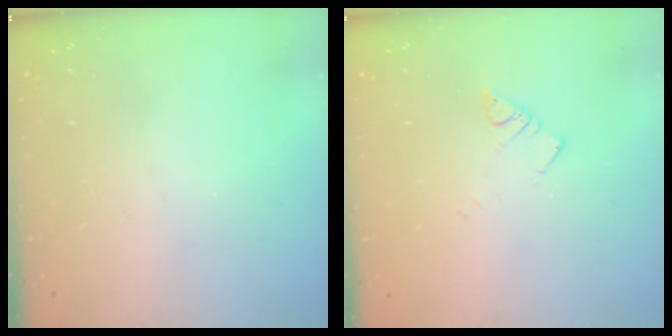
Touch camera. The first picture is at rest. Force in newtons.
{"total": 3.9, "press": 3.8, "slide": 0.5}